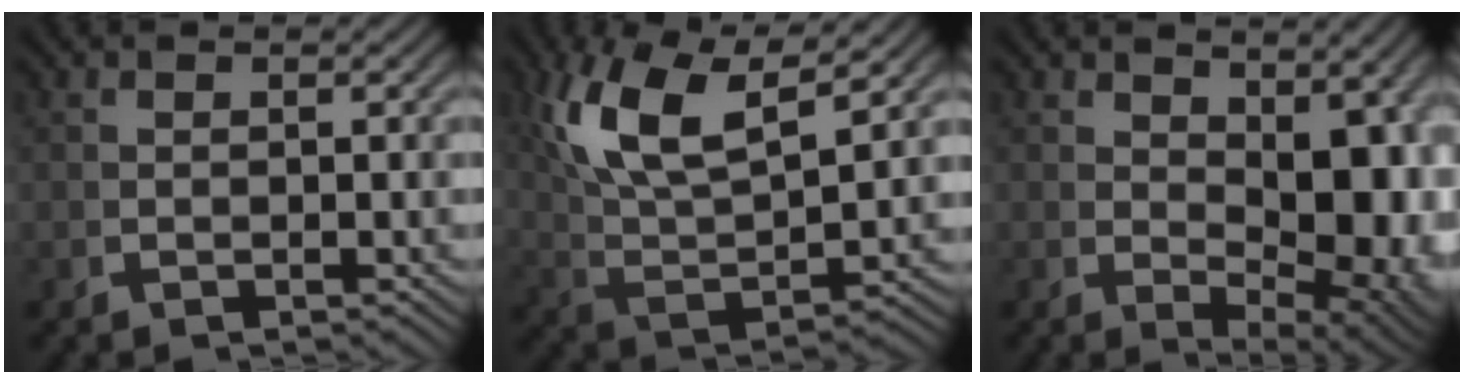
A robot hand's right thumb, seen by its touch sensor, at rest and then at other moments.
{"total": 11.0, "force": [3.1, 6.6, 8.2], "torque": [-0.191, -0.020, 0.061]}
{"total": 7.8, "force": [1.1, 4.1, 6.6], "torque": [-0.112, -0.039, 0.043]}